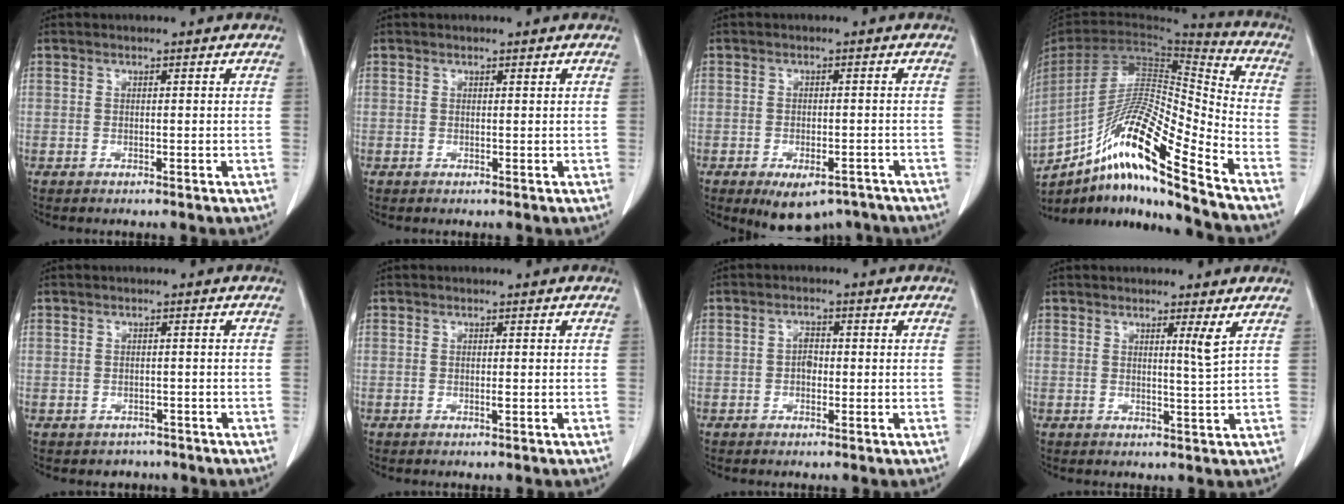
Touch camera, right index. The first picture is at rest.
{"total": 0.0}
{"total": 8.2, "force": [-6.1, 3.9, 3.8], "torque": [-0.042, 0.001, -0.084]}
{"total": 19.9, "force": [-13.3, 0.4, 14.8], "torque": [-0.295, -0.014, -0.245]}
{"total": 2.3, "force": [-1.6, 1.7, -0.2], "torque": [-0.004, 0.008, -0.023]}
{"total": 0.5, "force": [-0.1, 0.0, 0.5], "torque": [-0.010, -0.001, -0.002]}
{"total": 1.9, "force": [-0.3, 1.2, 1.4], "torque": [-0.020, 0.006, -0.007]}
{"total": 2.1, "force": [1.1, -0.8, 1.6], "torque": [-0.031, -0.014, 0.020]}